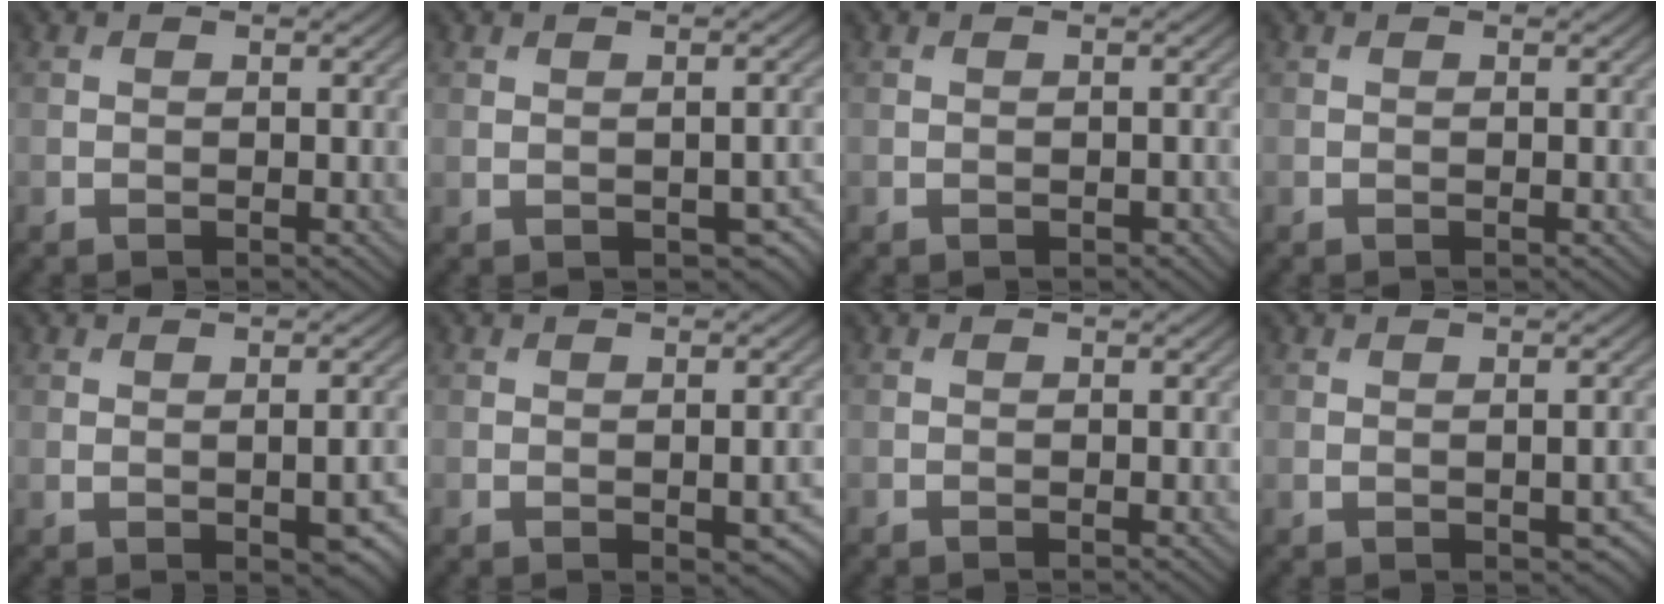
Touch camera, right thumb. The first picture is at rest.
{"total": 3.8, "force": [-1.0, 2.1, 3.0], "torque": [-0.040, -0.017, -0.001]}
{"total": 0.5, "force": [-0.3, 0.3, 0.3], "torque": [-0.003, -0.003, -0.003]}
{"total": 0.0}
{"total": 5.0, "force": [-1.1, 2.4, 4.3], "torque": [-0.057, -0.017, -0.001]}
{"total": 3.8, "force": [-1.0, 1.9, 3.1], "torque": [-0.039, -0.014, -0.005]}
{"total": 0.0}
{"total": 3.1, "force": [-0.7, 1.7, 2.5], "torque": [-0.036, -0.014, 0.001]}